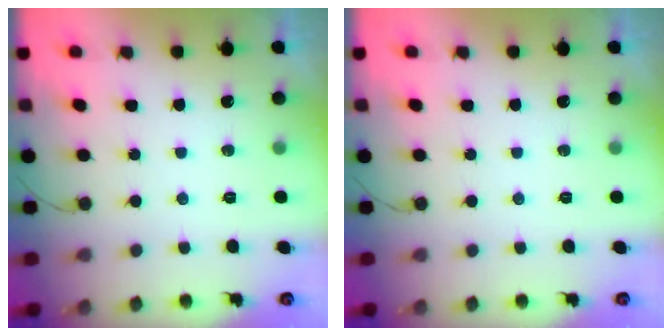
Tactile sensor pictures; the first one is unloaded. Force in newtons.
{"total": 0.0}